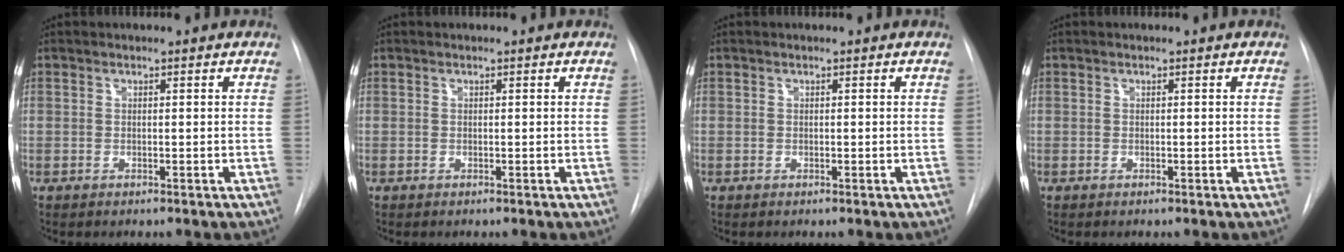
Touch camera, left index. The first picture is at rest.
{"total": 0.0}
{"total": 1.1, "force": [-1.1, -0.2, -0.1], "torque": [0.004, -0.005, -0.014]}
{"total": 0.0}